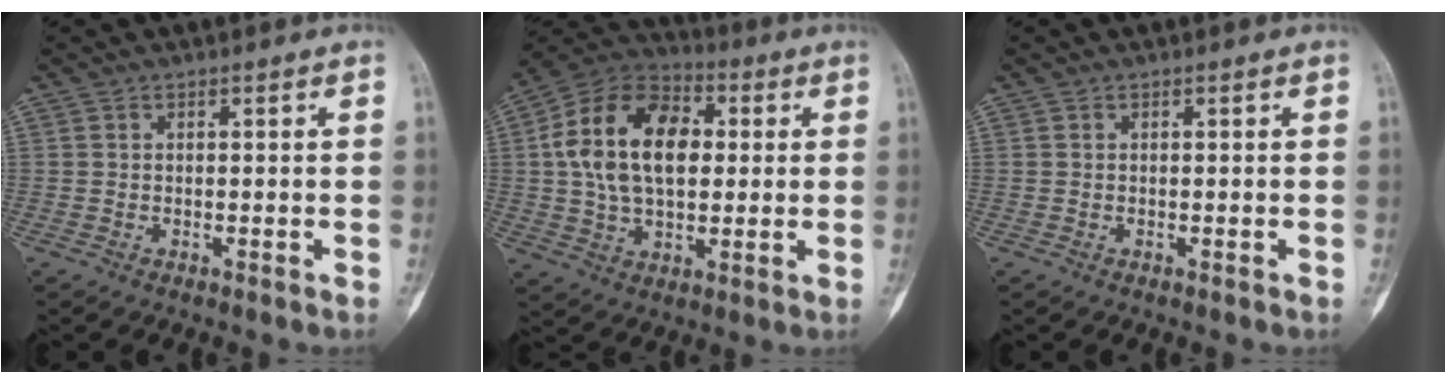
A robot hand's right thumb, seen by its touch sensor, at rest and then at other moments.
{"total": 18.9, "force": [2.7, 11.9, 14.4], "torque": [-0.236, 0.019, 0.042]}
{"total": 0.0}